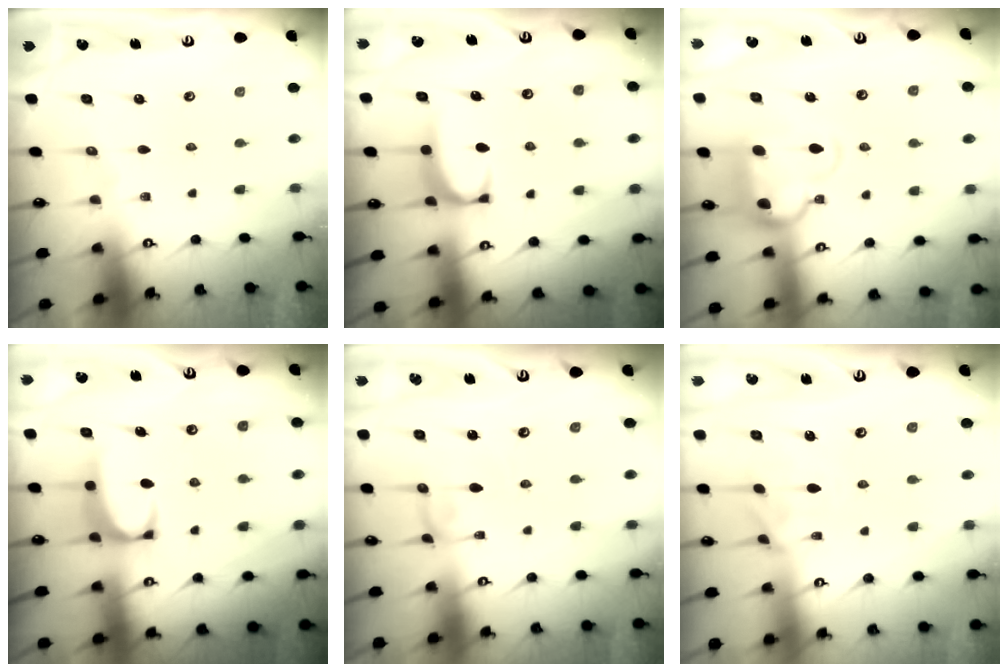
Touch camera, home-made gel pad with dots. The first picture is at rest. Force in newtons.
{"total": 1.4, "press": 1.4, "slide": 0.3}
{"total": 7.3, "press": 7.0, "slide": 1.8}
{"total": 1.6, "press": 1.6, "slide": 0.4}
{"total": 0.5, "press": 0.5, "slide": 0.2}
{"total": 1.9, "press": 1.7, "slide": 0.9}